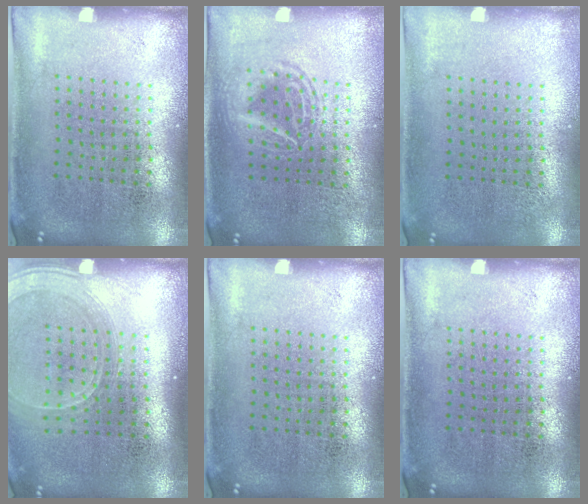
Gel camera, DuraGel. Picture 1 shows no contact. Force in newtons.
{"total": 1.3, "press": 1.3, "slide": 0.1}
{"total": 0.0}
{"total": 1.7, "press": 1.5, "slide": 0.7}
{"total": 0.0}
{"total": 0.0}